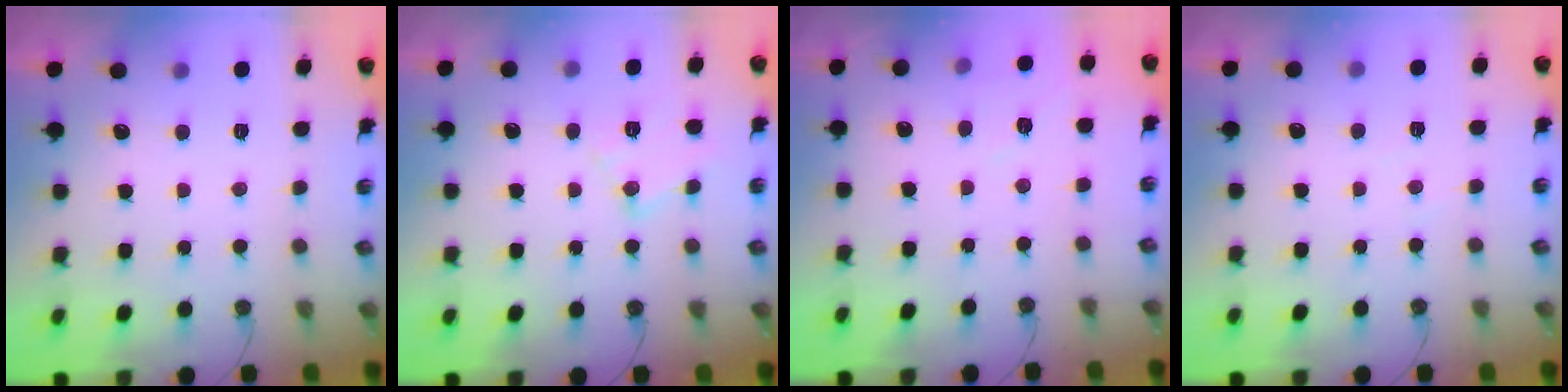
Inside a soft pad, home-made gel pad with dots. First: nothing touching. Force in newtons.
{"total": 11.5, "press": 11.5, "slide": 0.8}
{"total": 5.3, "press": 5.3, "slide": 0.6}
{"total": 2.7, "press": 2.7, "slide": 0.4}